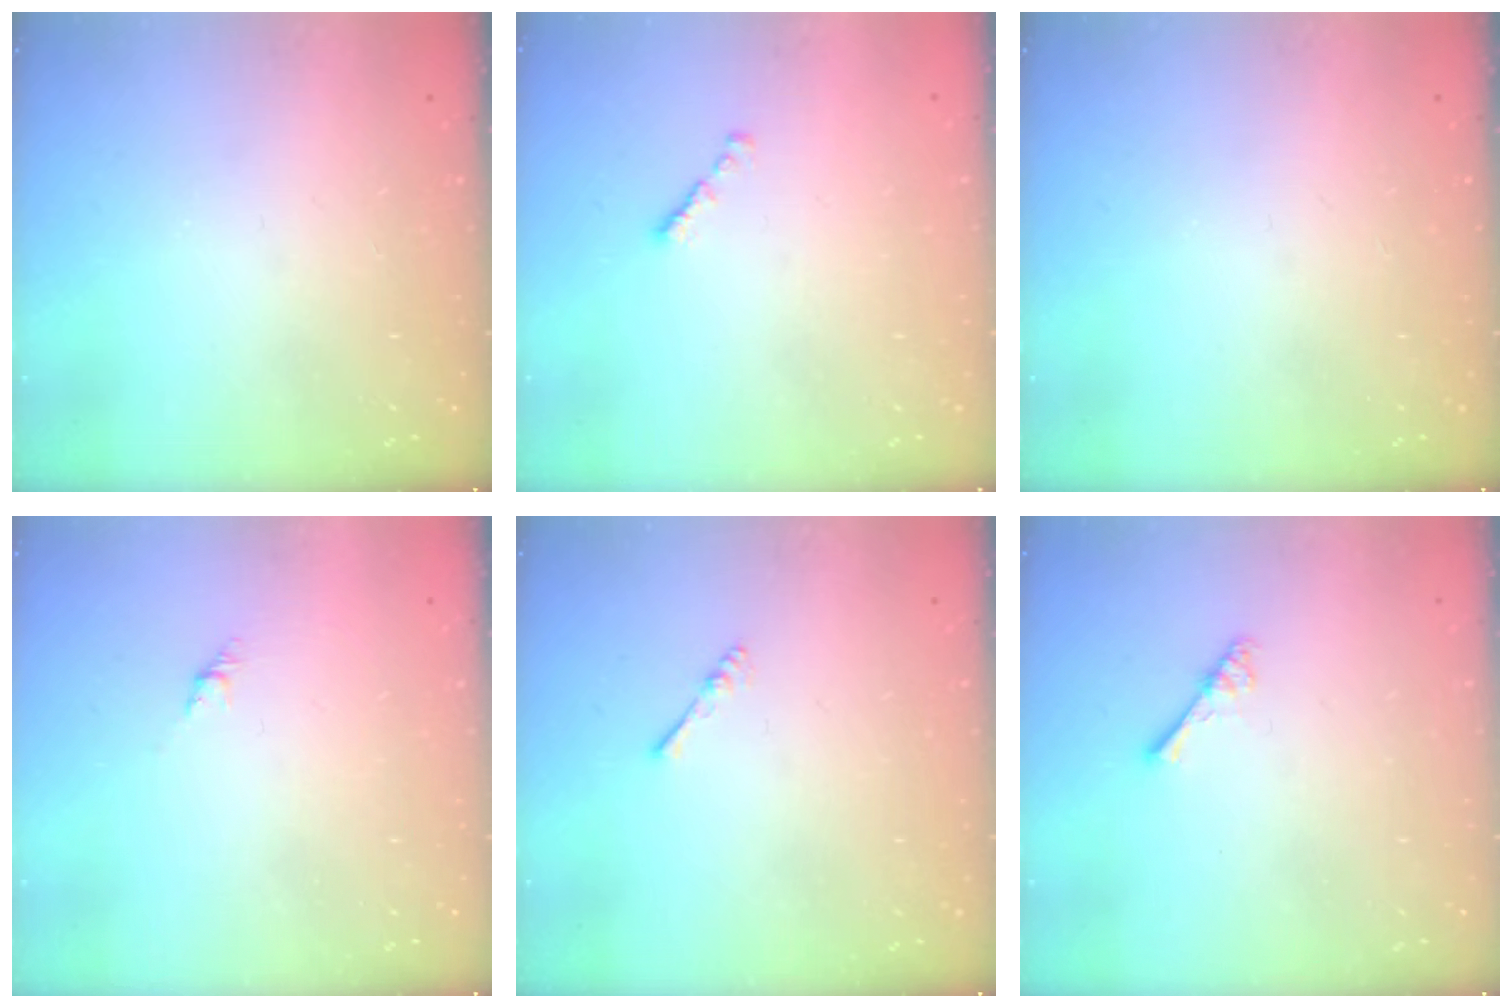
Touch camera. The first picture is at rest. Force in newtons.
{"total": 1.3, "press": 1.1, "slide": 0.6}
{"total": 0.0}
{"total": 2.7, "press": 2.6, "slide": 0.7}
{"total": 2.2, "press": 2.2, "slide": 0.4}
{"total": 2.4, "press": 2.4, "slide": 0.4}